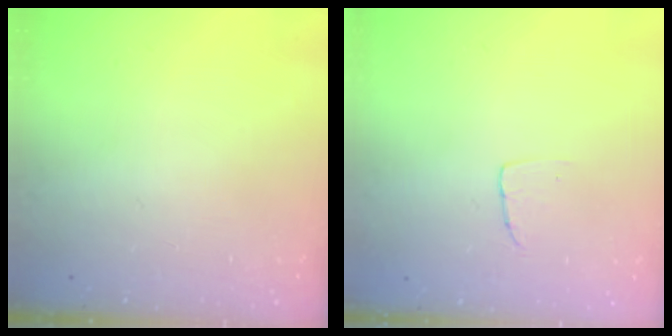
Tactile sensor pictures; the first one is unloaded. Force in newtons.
{"total": 2.9, "press": 2.9, "slide": 0.1}